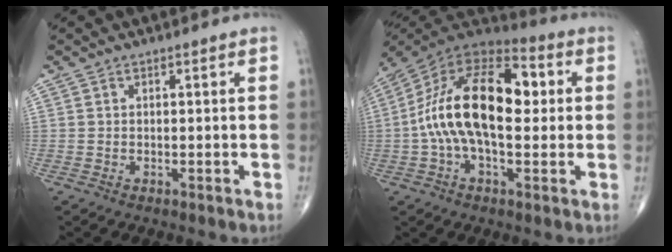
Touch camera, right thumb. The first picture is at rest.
{"total": 21.3, "force": [1.2, 11.0, 18.2], "torque": [-0.324, 0.039, 0.009]}